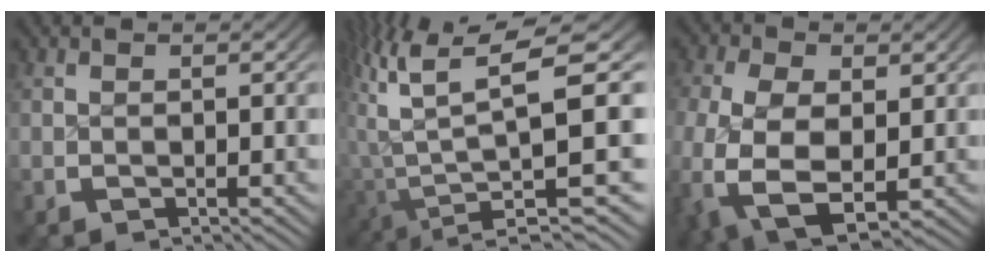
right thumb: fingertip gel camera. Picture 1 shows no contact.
{"total": 14.6, "force": [-0.1, 7.7, 12.5], "torque": [-0.228, -0.029, 0.016]}
{"total": 11.1, "force": [-2.3, 7.8, 7.5], "torque": [-0.204, -0.067, -0.006]}